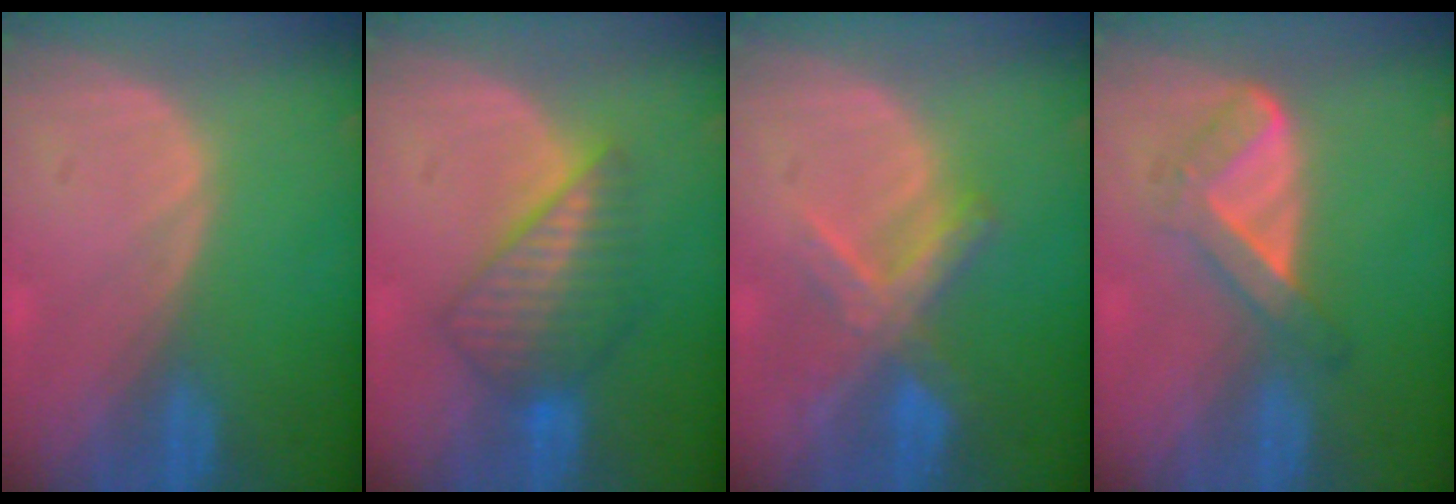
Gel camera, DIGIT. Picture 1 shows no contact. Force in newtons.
{"total": 6.4, "press": 6.3, "slide": 0.7}
{"total": 6.9, "press": 6.1, "slide": 3.2}
{"total": 5.6, "press": 4.7, "slide": 3.0}